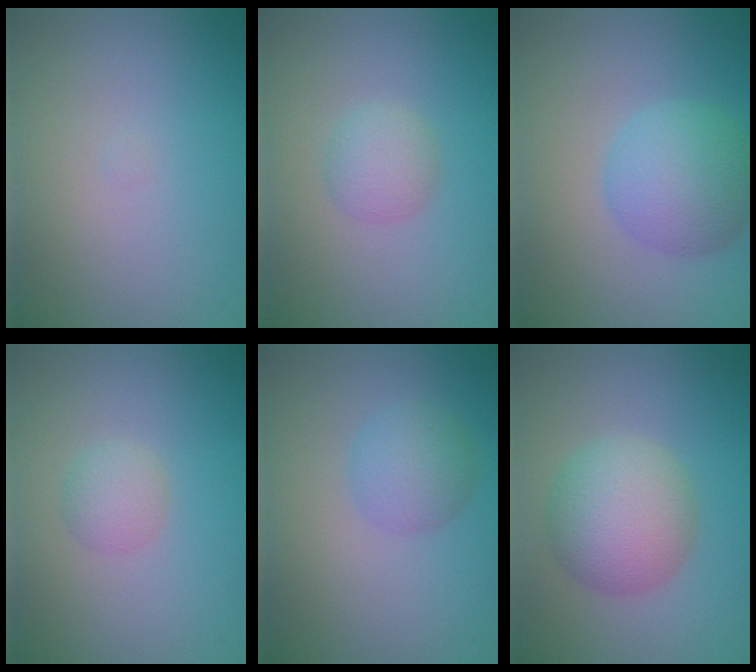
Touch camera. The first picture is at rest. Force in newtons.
{"total": 2.0, "press": 2.0, "slide": 0.1}
{"total": 4.8, "press": 4.8, "slide": 0.0}
{"total": 1.6, "press": 1.6, "slide": 0.1}
{"total": 2.7, "press": 2.7, "slide": 0.1}
{"total": 5.6, "press": 5.6, "slide": 0.3}